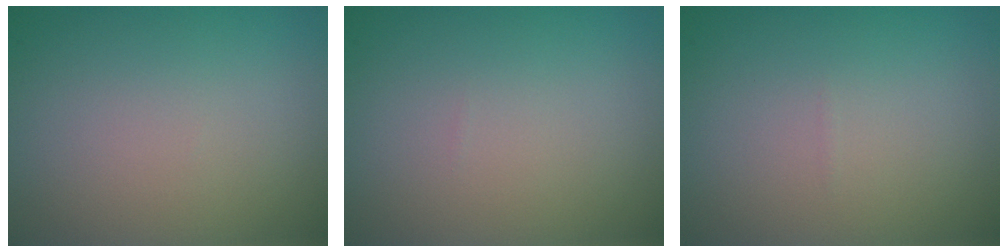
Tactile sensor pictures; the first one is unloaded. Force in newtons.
{"total": 0.0}
{"total": 0.0}